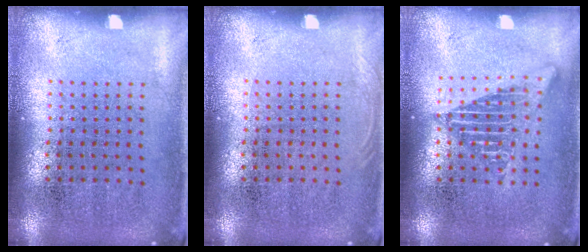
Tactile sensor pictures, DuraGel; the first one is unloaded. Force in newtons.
{"total": 0.5, "press": 0.5, "slide": 0.2}
{"total": 1.7, "press": 1.7, "slide": 0.2}